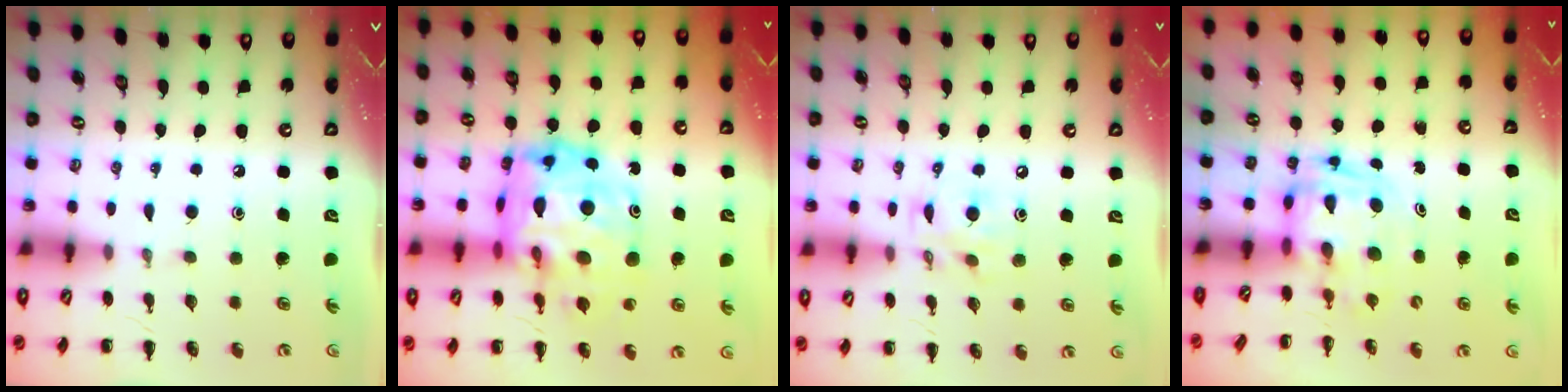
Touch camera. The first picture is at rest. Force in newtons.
{"total": 19.0, "press": 18.2, "slide": 5.6}
{"total": 9.8, "press": 9.7, "slide": 1.3}
{"total": 2.8, "press": 2.8, "slide": 0.5}